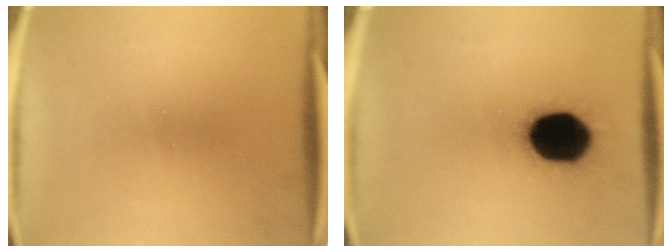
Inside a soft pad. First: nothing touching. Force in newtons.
{"total": 19.2}